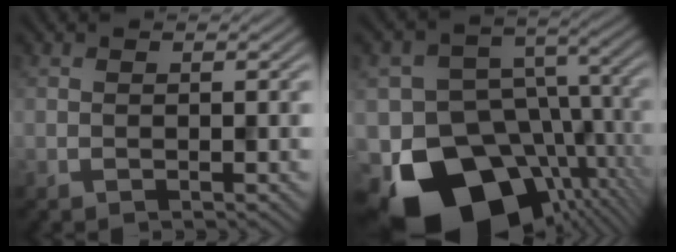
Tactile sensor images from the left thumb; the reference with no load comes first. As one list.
[{"total": 19.7, "force": [-10.2, 13.7, 9.9], "torque": [-0.173, -0.035, -0.141]}]